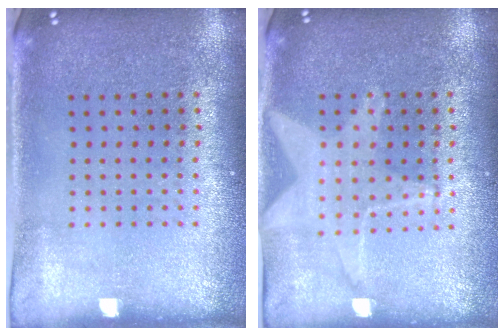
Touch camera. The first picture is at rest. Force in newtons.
{"total": 1.6, "press": 1.5, "slide": 0.6}